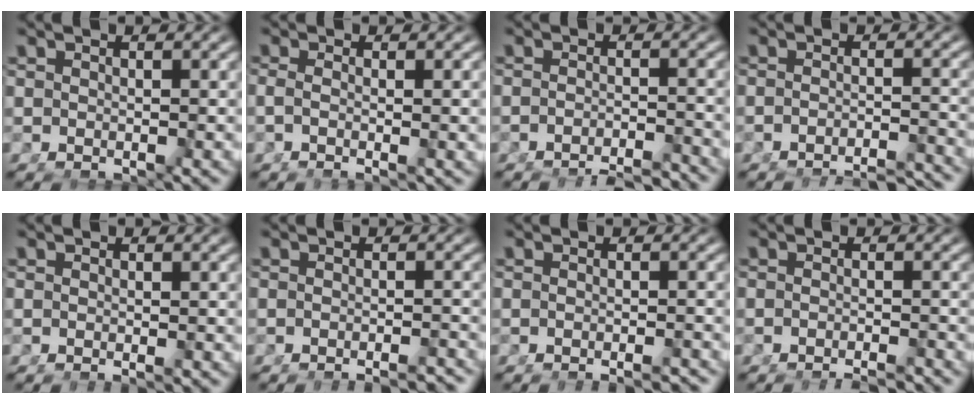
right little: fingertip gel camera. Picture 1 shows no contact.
{"total": 2.1, "force": [-0.5, -0.4, 2.0], "torque": [-0.039, -0.011, -0.004]}
{"total": 5.2, "force": [-5.1, 0.5, 1.0], "torque": [0.002, -0.010, -0.080]}
{"total": 8.1, "force": [-7.9, 1.0, 1.6], "torque": [-0.005, -0.015, -0.122]}
{"total": 0.8, "force": [-0.7, 0.0, 0.4], "torque": [-0.001, 0.000, -0.009]}
{"total": 3.5, "force": [-3.3, 0.4, 1.0], "torque": [-0.012, -0.002, -0.050]}
{"total": 2.9, "force": [-2.8, 0.4, 0.9], "torque": [-0.011, -0.003, -0.041]}
{"total": 4.0, "force": [-3.9, 0.3, 0.8], "torque": [-0.001, -0.006, -0.062]}